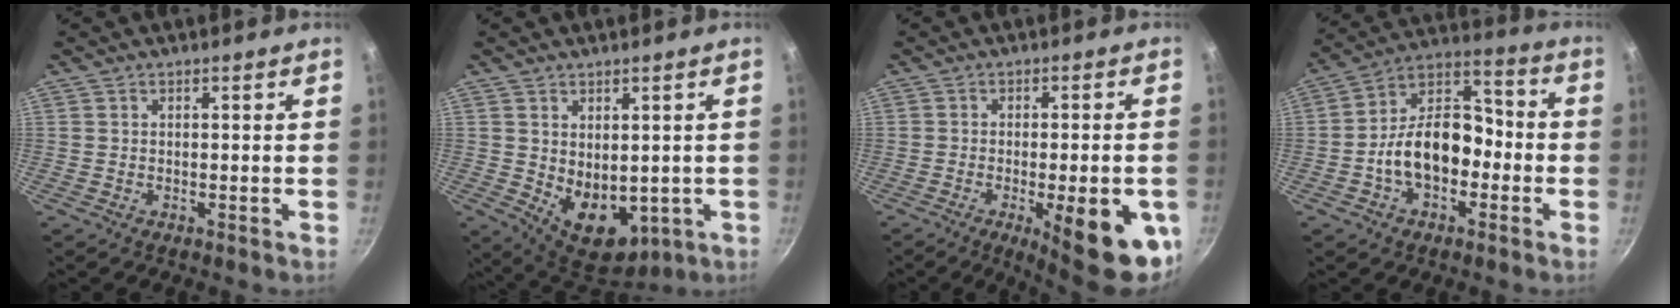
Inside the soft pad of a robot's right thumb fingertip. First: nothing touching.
{"total": 10.8, "force": [-0.4, 7.3, 7.9], "torque": [-0.088, -0.025, 0.019]}
{"total": 16.1, "force": [-5.3, 4.8, 14.4], "torque": [-0.152, 0.008, -0.062]}
{"total": 14.6, "force": [-3.5, 9.7, 10.3], "torque": [-0.126, 0.059, -0.071]}